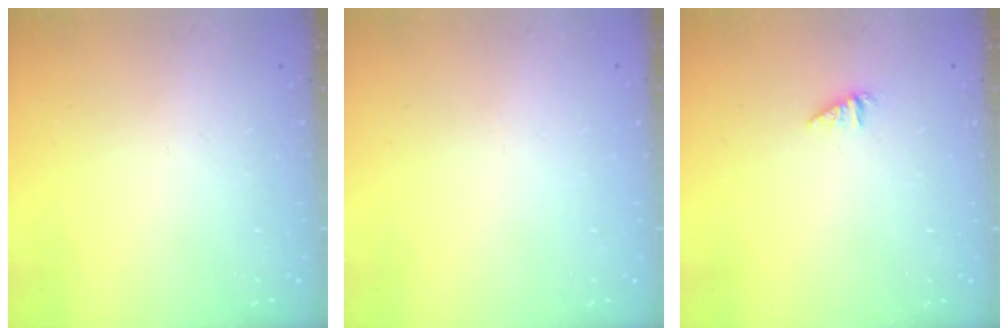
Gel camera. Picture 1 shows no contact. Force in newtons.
{"total": 0.0}
{"total": 1.2, "press": 1.2, "slide": 0.2}